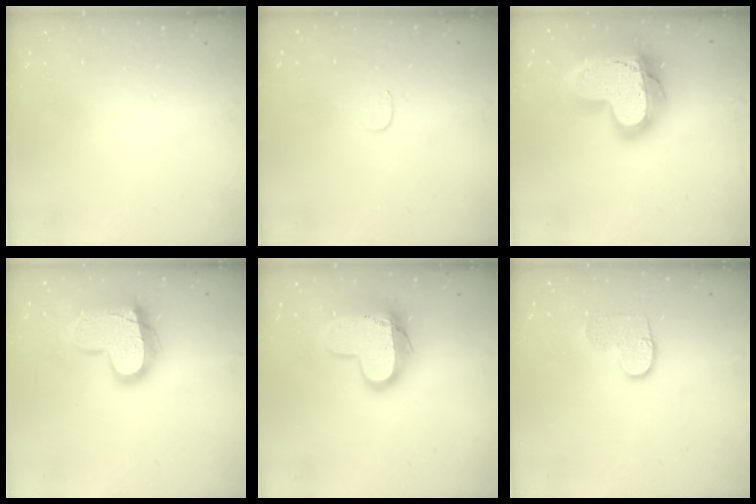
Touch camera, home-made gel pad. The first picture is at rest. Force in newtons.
{"total": 3.0, "press": 3.0, "slide": 0.3}
{"total": 25.8, "press": 25.7, "slide": 1.9}
{"total": 17.6, "press": 17.6, "slide": 1.2}
{"total": 14.3, "press": 14.3, "slide": 1.2}
{"total": 8.4, "press": 8.4, "slide": 0.3}